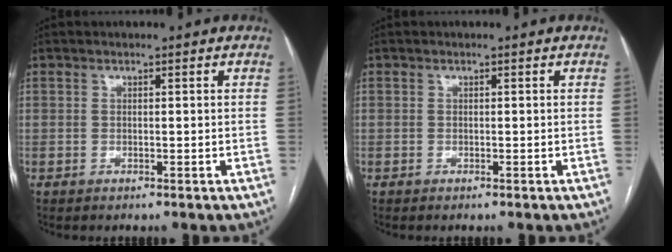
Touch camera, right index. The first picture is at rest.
{"total": 0.0}